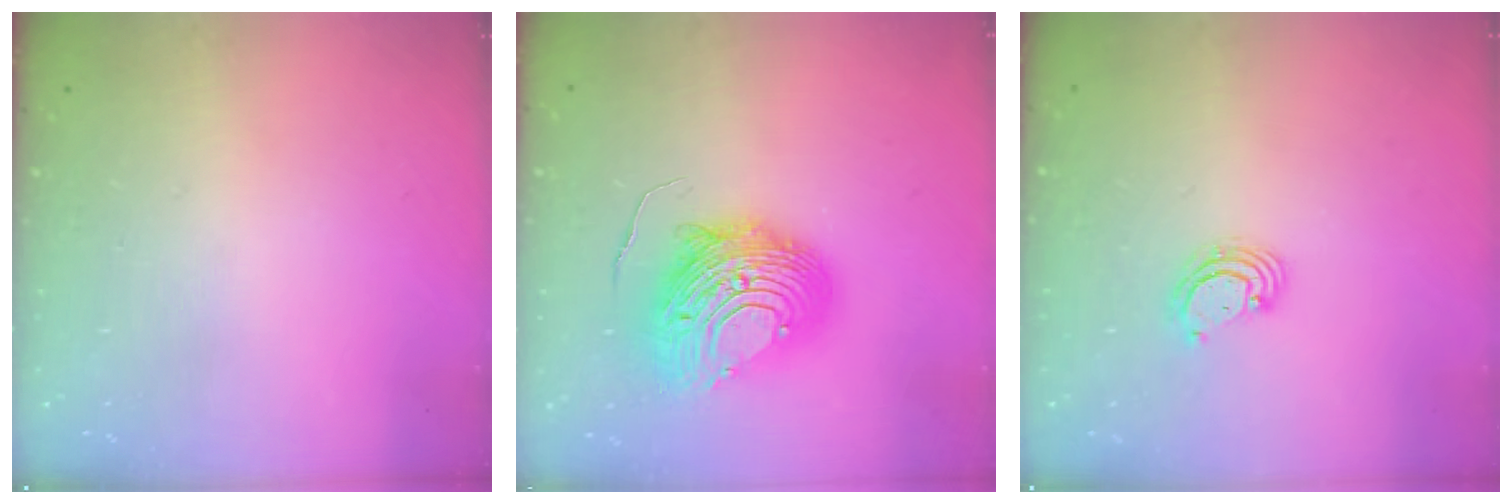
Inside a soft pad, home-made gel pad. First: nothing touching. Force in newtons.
{"total": 14.9, "press": 14.8, "slide": 1.3}
{"total": 3.5, "press": 3.5, "slide": 0.2}